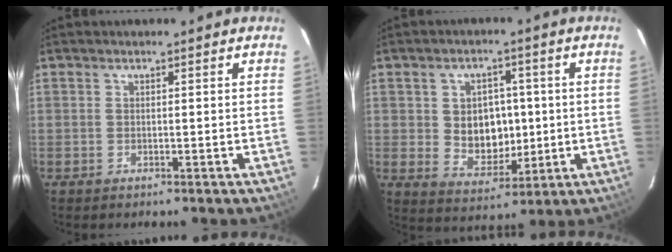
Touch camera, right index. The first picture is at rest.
{"total": 8.9, "force": [0.2, 7.2, 5.2], "torque": [-0.100, 0.005, 0.023]}